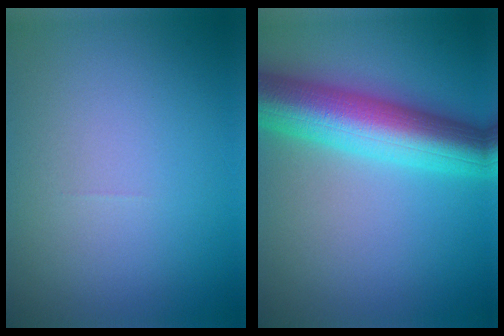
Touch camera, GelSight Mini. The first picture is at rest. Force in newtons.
{"total": 10.2, "press": 10.2, "slide": 0.3}